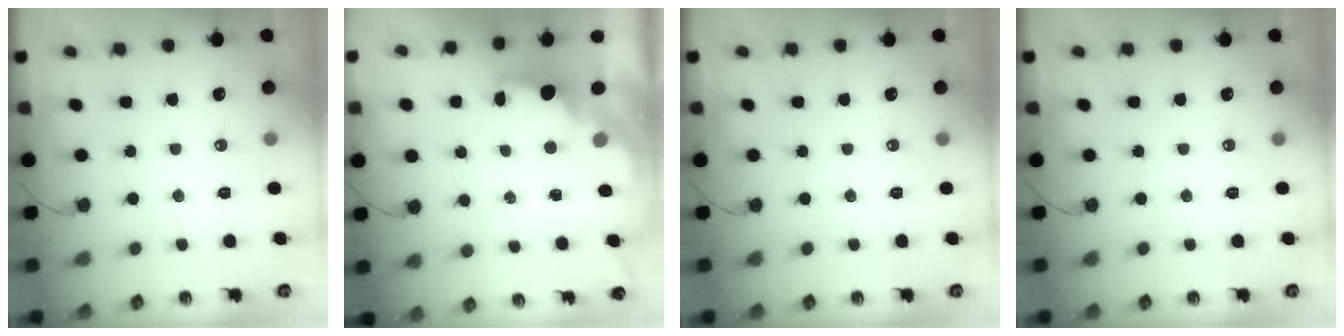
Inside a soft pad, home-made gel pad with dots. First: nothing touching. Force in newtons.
{"total": 2.0, "press": 1.8, "slide": 0.8}
{"total": 0.0}
{"total": 0.0}